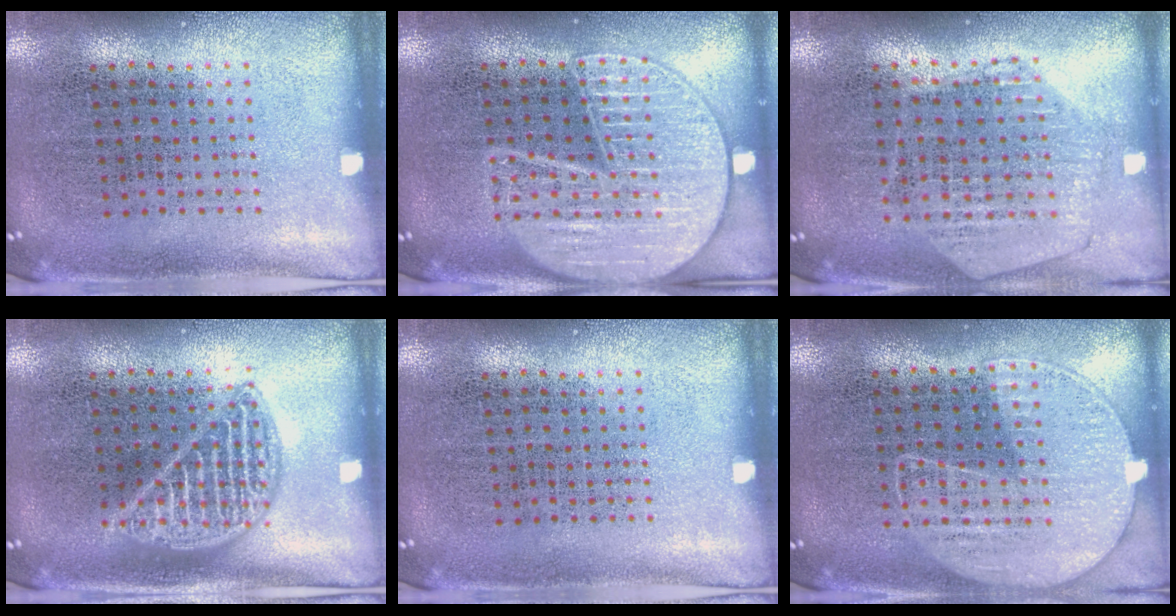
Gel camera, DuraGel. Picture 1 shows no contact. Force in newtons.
{"total": 3.0, "press": 3.0, "slide": 0.2}
{"total": 0.6, "press": 0.6, "slide": 0.1}
{"total": 1.5, "press": 1.5, "slide": 0.2}
{"total": 0.0}
{"total": 1.1, "press": 1.0, "slide": 0.6}